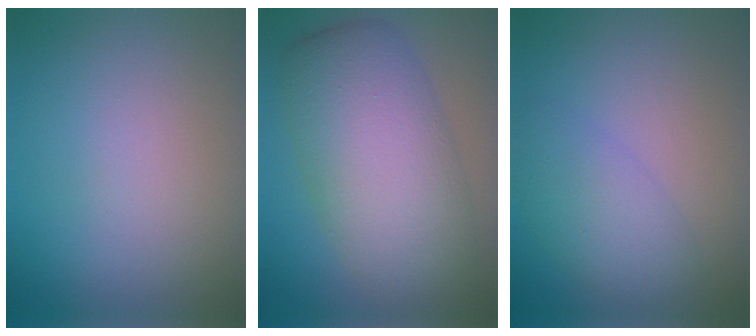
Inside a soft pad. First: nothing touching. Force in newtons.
{"total": 10.0, "press": 10.0, "slide": 0.5}
{"total": 3.8, "press": 3.8, "slide": 0.1}